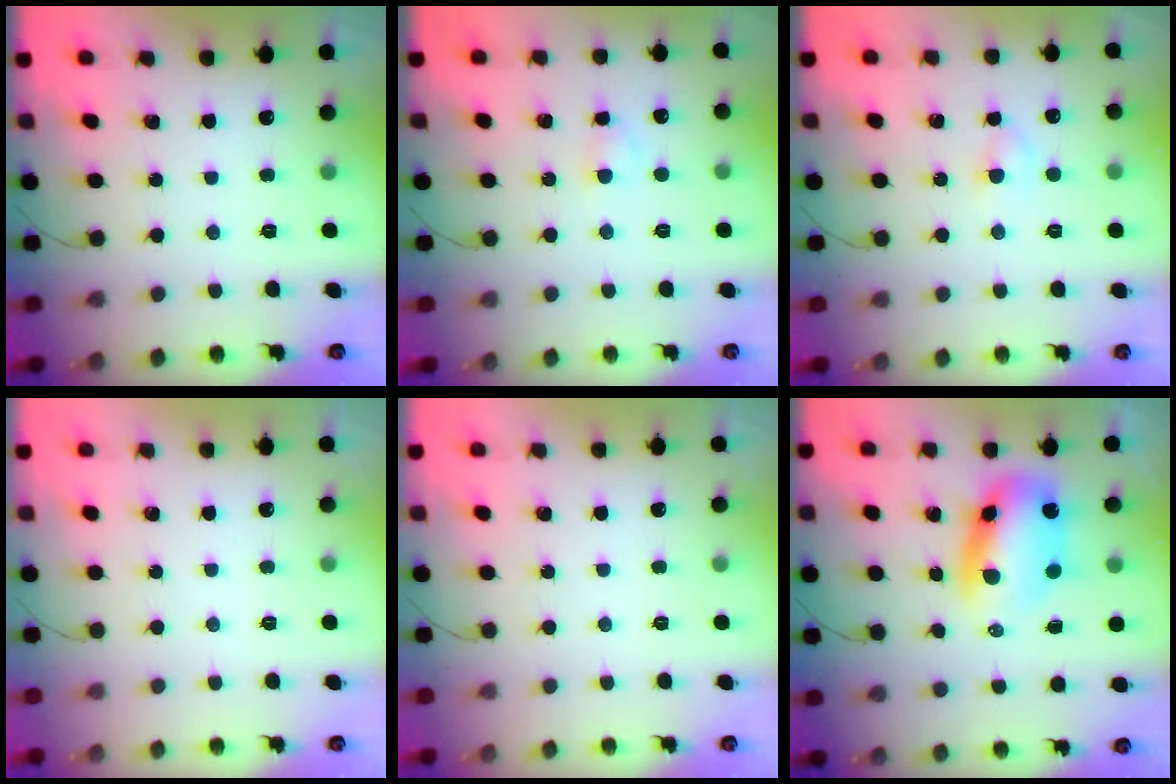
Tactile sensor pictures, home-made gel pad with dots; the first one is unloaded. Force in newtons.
{"total": 2.3, "press": 2.1, "slide": 1.0}
{"total": 2.6, "press": 2.4, "slide": 1.0}
{"total": 0.0}
{"total": 0.0}
{"total": 10.2, "press": 9.8, "slide": 2.8}